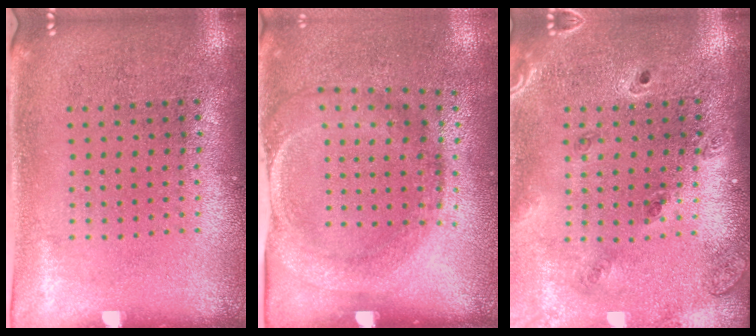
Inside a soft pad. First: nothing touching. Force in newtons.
{"total": 1.8, "press": 1.2, "slide": 1.4}
{"total": 1.4, "press": 1.3, "slide": 0.2}